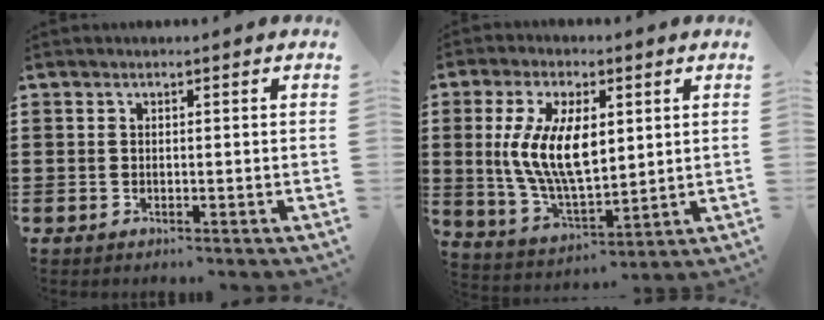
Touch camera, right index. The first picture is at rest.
{"total": 11.3, "force": [1.8, 5.4, 9.8], "torque": [-0.206, 0.008, 0.032]}